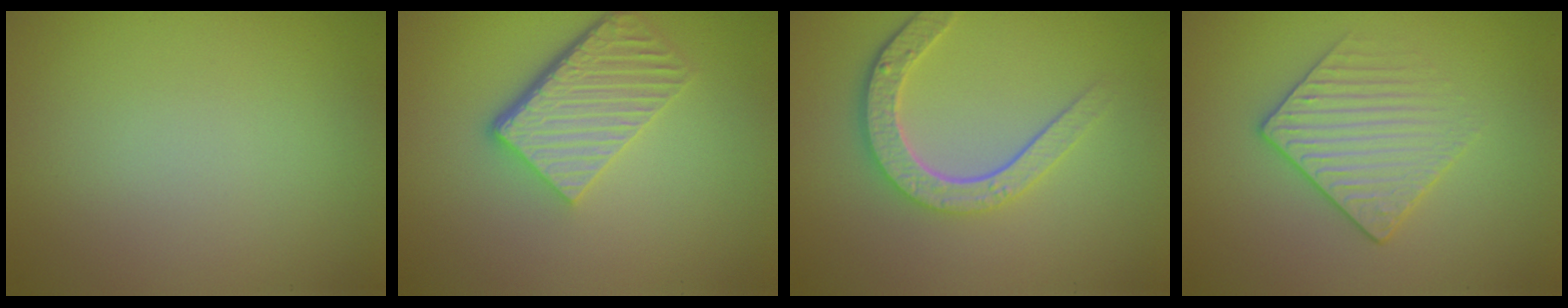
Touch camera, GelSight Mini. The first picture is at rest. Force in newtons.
{"total": 5.7, "press": 3.9, "slide": 4.1}
{"total": 4.6, "press": 3.5, "slide": 3.0}
{"total": 3.1, "press": 2.9, "slide": 1.1}